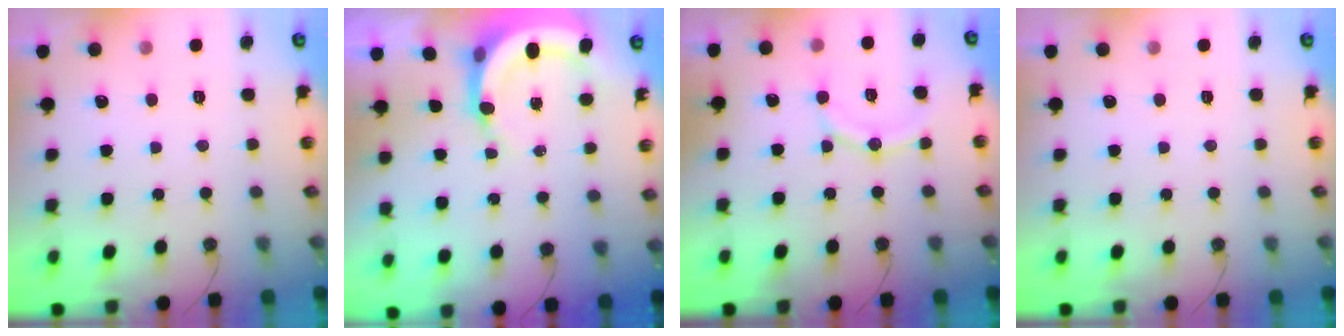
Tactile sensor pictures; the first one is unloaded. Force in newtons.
{"total": 5.9, "press": 5.9, "slide": 0.4}
{"total": 11.4, "press": 11.1, "slide": 2.7}
{"total": 0.0}